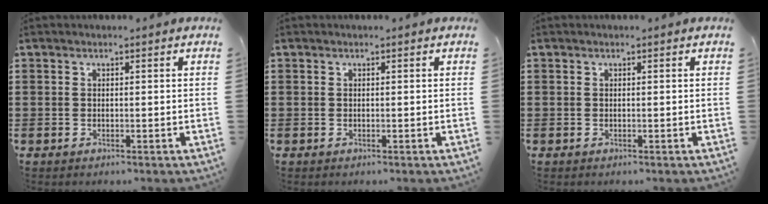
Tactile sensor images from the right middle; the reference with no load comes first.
{"total": 0.0}
{"total": 0.0}